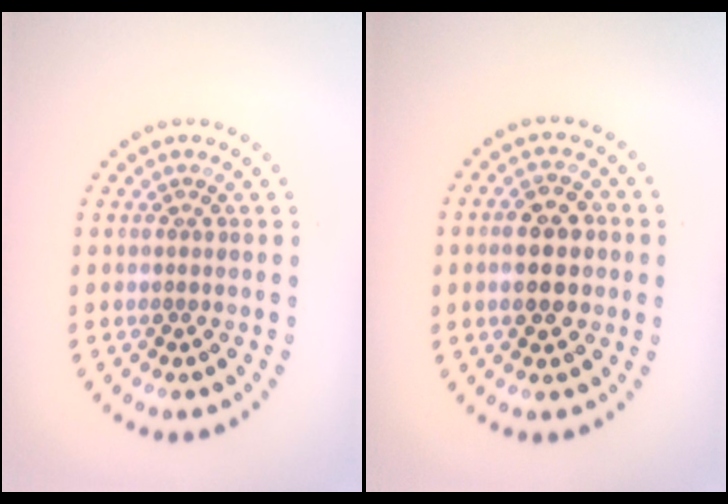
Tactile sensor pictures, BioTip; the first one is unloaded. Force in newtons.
{"total": 4.1, "press": 4.0, "slide": 0.4}